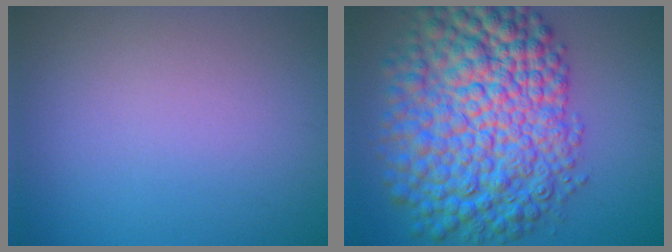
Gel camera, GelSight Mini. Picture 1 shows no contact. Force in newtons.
{"total": 12.8, "press": 12.8, "slide": 0.4}